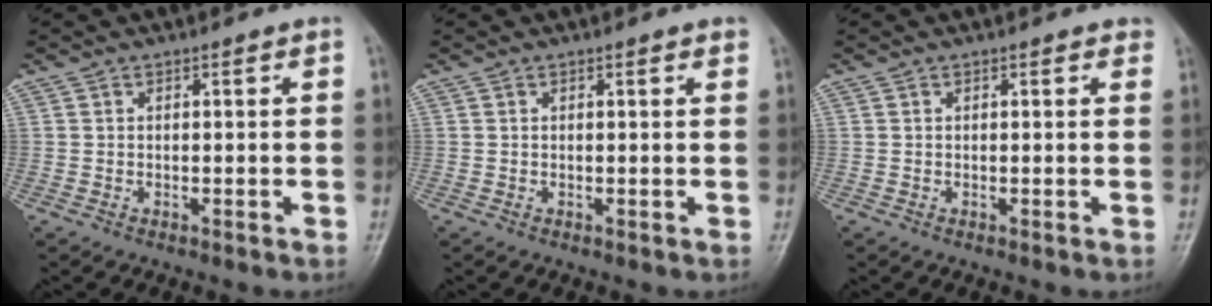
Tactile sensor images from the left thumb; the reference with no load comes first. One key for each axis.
{"total": 1.0, "fx": 0.6, "fy": 0.2, "fz": 0.7, "tx": -0.009, "ty": 0.001, "tz": 0.005}
{"total": 0.8, "fx": 0.5, "fy": 0.4, "fz": 0.5, "tx": -0.003, "ty": -0.001, "tz": 0.001}